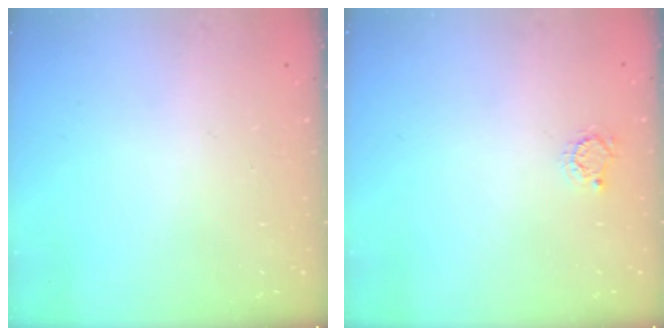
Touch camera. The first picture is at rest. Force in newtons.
{"total": 2.7, "press": 2.7, "slide": 0.4}